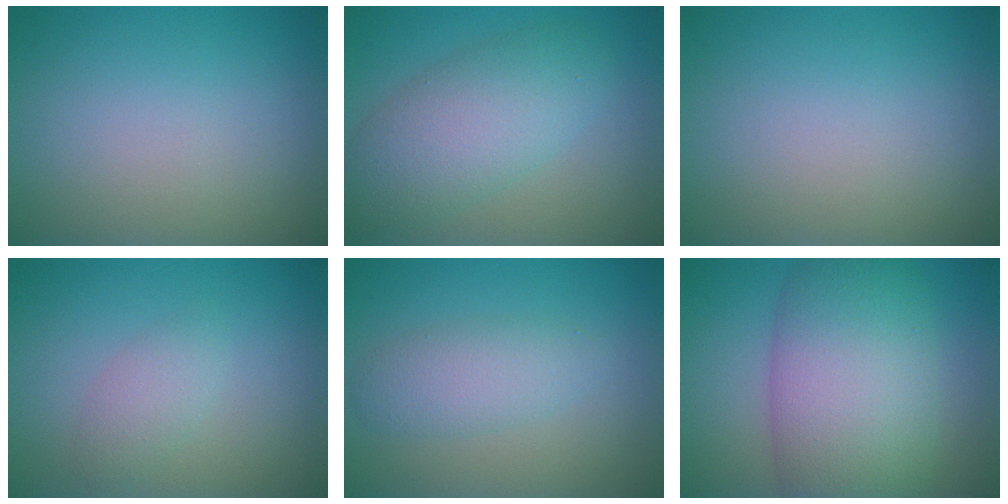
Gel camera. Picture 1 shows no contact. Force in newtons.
{"total": 6.1, "press": 6.1, "slide": 0.5}
{"total": 0.0}
{"total": 1.8, "press": 1.8, "slide": 0.1}
{"total": 2.9, "press": 2.9, "slide": 0.1}
{"total": 10.9, "press": 10.9, "slide": 0.5}